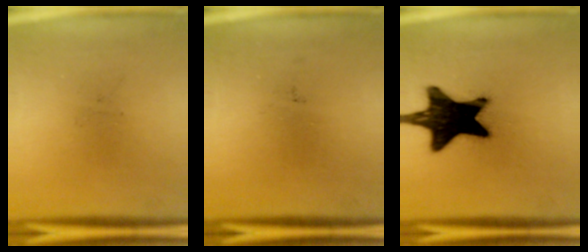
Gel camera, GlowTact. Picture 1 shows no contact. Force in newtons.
{"total": 0.0}
{"total": 19.6}